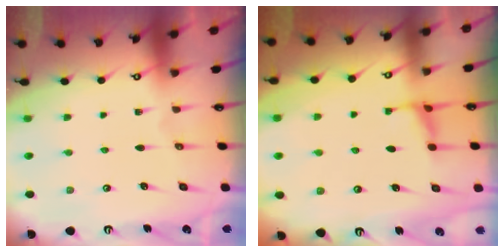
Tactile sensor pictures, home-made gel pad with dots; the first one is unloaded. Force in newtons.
{"total": 4.1, "press": 4.1, "slide": 0.1}